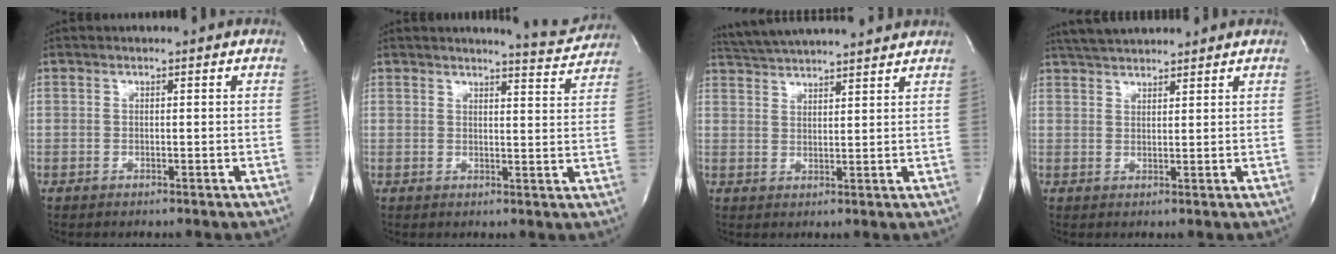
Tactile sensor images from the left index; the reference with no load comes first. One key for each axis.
{"total": 5.8, "fx": 5.8, "fy": -0.1, "fz": 0.4, "tx": -0.015, "ty": -0.026, "tz": 0.062}
{"total": 13.8, "fx": 12.9, "fy": 0.8, "fz": 4.9, "tx": -0.097, "ty": 0.031, "tz": 0.196}
{"total": 6.5, "fx": 6.0, "fy": 1.0, "fz": 2.3, "tx": -0.045, "ty": 0.032, "tz": 0.106}